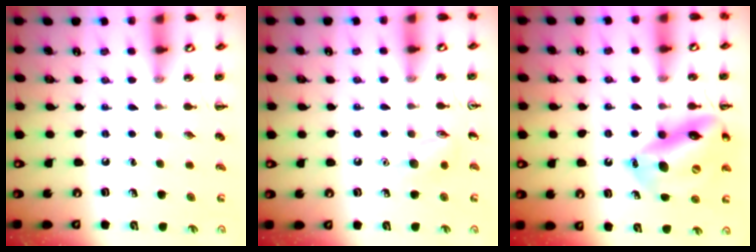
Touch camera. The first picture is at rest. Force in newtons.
{"total": 7.2, "press": 7.2, "slide": 1.0}
{"total": 17.5, "press": 17.1, "slide": 3.6}